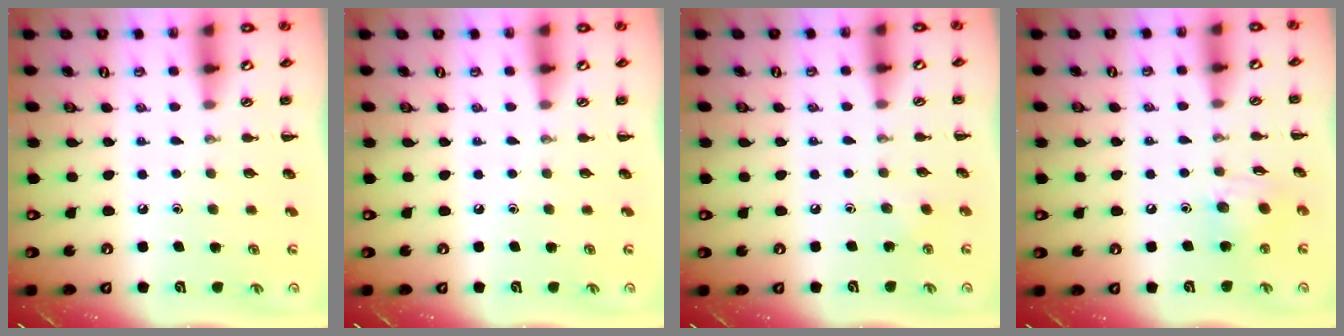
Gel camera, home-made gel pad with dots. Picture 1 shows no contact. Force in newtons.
{"total": 0.0}
{"total": 5.5, "press": 5.2, "slide": 1.7}
{"total": 7.4, "press": 7.3, "slide": 0.9}